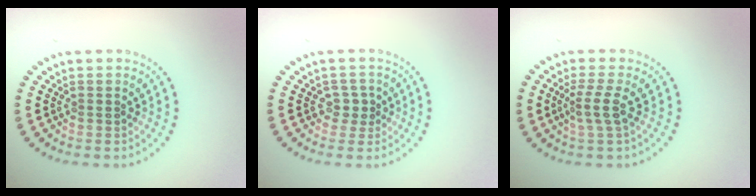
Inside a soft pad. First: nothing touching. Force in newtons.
{"total": 1.7, "press": 1.3, "slide": 1.0}
{"total": 2.3, "press": 1.7, "slide": 1.5}